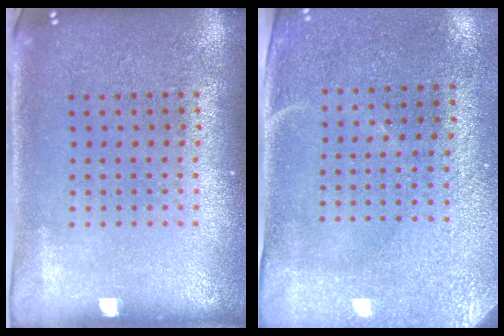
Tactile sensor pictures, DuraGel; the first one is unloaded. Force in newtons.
{"total": 2.9, "press": 2.5, "slide": 1.6}